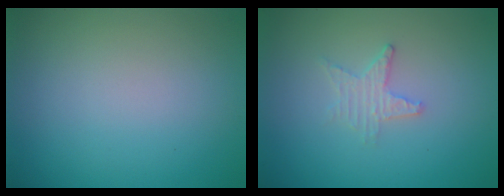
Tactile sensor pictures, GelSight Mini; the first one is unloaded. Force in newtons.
{"total": 1.7, "press": 1.6, "slide": 0.4}